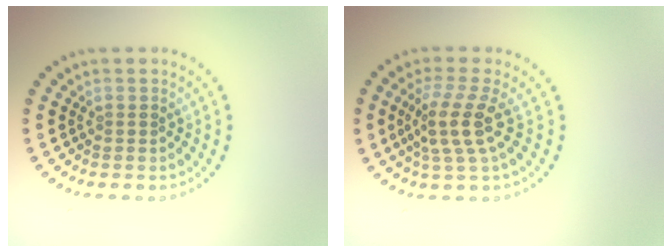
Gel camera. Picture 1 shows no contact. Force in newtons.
{"total": 3.5, "press": 3.0, "slide": 1.9}